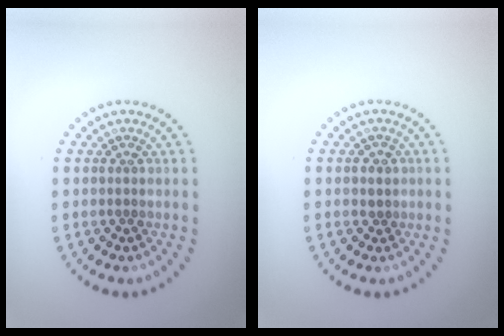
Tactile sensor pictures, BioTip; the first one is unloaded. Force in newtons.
{"total": 0.6, "press": 0.5, "slide": 0.3}